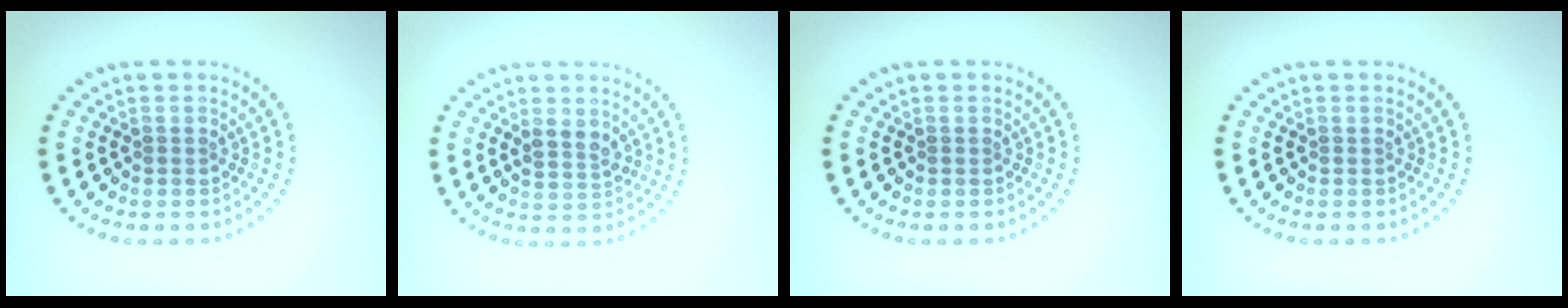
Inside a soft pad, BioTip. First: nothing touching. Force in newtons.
{"total": 2.0, "press": 1.9, "slide": 0.7}
{"total": 0.0}
{"total": 0.0}